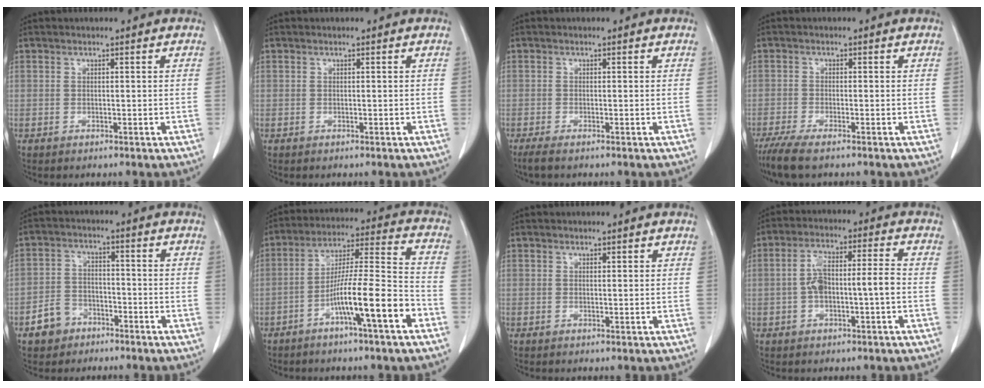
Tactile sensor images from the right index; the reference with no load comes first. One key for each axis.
{"total": 0.0}
{"total": 2.3, "fx": -1.1, "fy": 0.9, "fz": 1.8, "tx": -0.051, "ty": -0.003, "tz": -0.023}
{"total": 5.3, "fx": -3.2, "fy": 1.5, "fz": 3.9, "tx": -0.087, "ty": -0.012, "tz": -0.059}
{"total": 6.3, "fx": -3.7, "fy": 4.8, "fz": 1.8, "tx": -0.044, "ty": 0.018, "tz": -0.056}
{"total": 13.5, "fx": -6.1, "fy": 0.6, "fz": 12.0, "tx": -0.208, "ty": 0.008, "tz": -0.103}
{"total": 1.2, "fx": 0.8, "fy": 0.6, "fz": 0.7, "tx": -0.017, "ty": 0.003, "tz": 0.014}
{"total": 8.5, "fx": -0.9, "fy": 2.3, "fz": 8.2, "tx": -0.160, "ty": 0.025, "tz": -0.013}